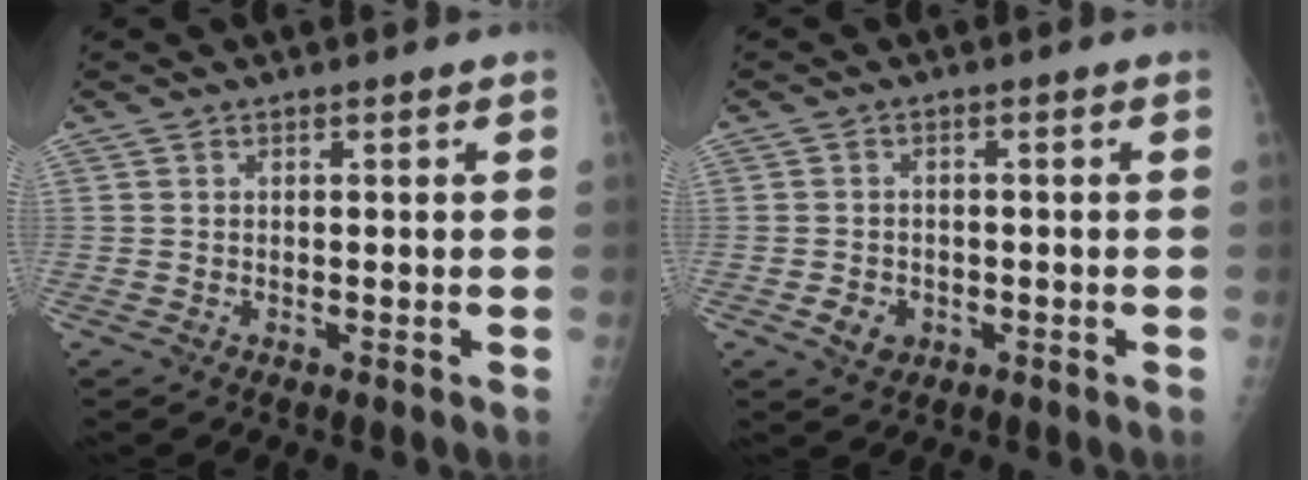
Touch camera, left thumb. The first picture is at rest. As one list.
[{"total": 3.5, "force": [-1.3, 2.9, 1.5], "torque": [-0.016, 0.004, -0.016]}]